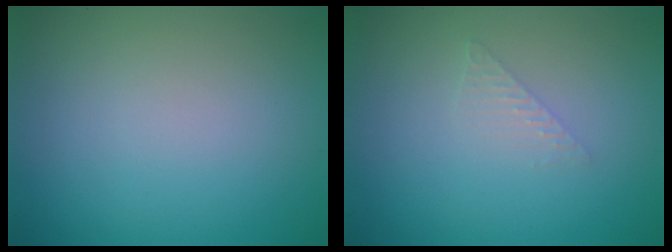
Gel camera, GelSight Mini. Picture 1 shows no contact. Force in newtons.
{"total": 1.0, "press": 1.0, "slide": 0.0}